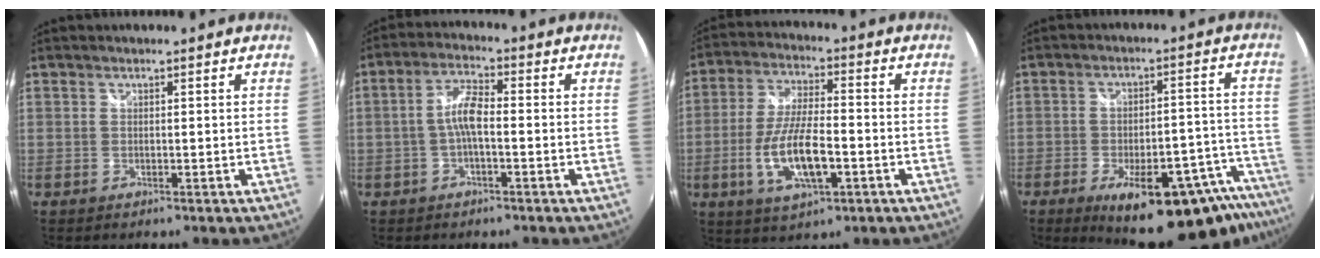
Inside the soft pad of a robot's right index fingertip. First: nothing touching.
{"total": 4.9, "force": [-1.2, 1.3, 4.6], "torque": [-0.096, 0.013, -0.025]}
{"total": 12.5, "force": [-3.7, 4.1, 11.1], "torque": [-0.226, -0.008, -0.068]}
{"total": 23.6, "force": [-17.3, 6.7, 14.6], "torque": [-0.186, -0.012, -0.221]}